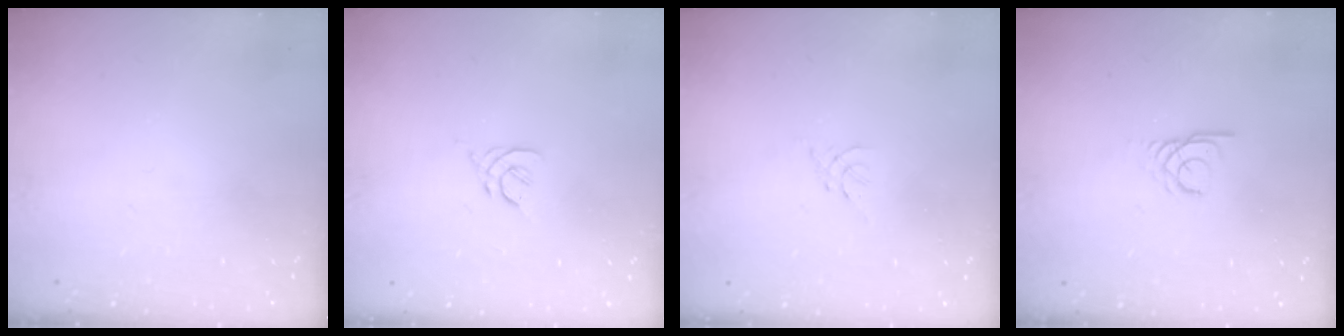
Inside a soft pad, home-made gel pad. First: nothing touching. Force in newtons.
{"total": 2.2, "press": 2.1, "slide": 0.6}
{"total": 0.5, "press": 0.4, "slide": 0.3}
{"total": 2.2, "press": 2.2, "slide": 0.2}